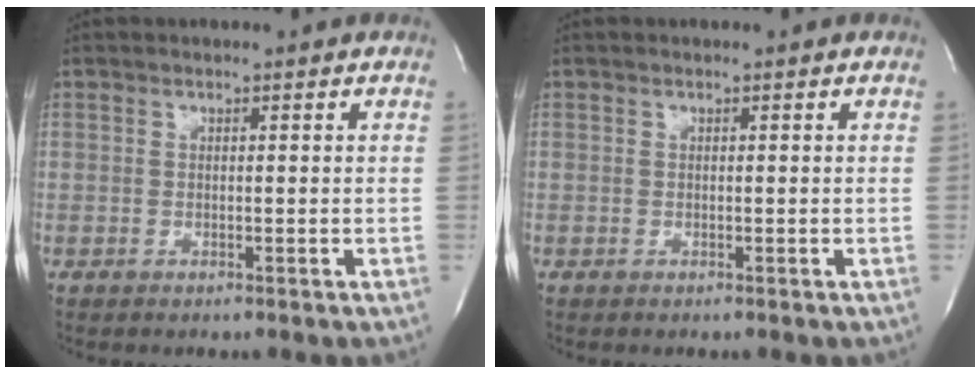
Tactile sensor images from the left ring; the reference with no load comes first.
{"total": 0.0}